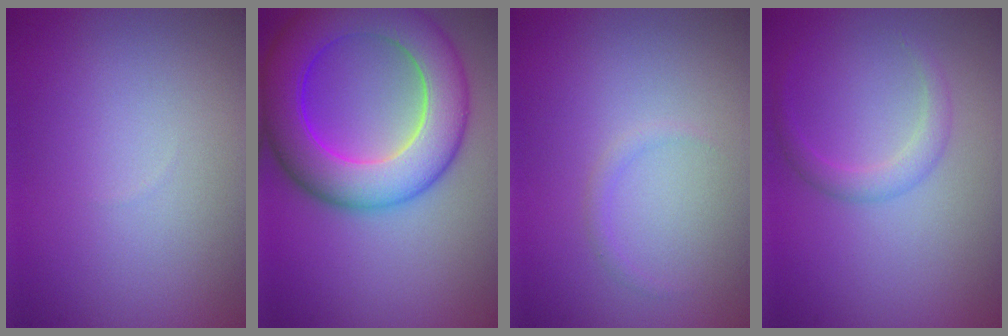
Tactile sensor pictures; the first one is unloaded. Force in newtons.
{"total": 9.8, "press": 9.8, "slide": 0.5}
{"total": 0.7, "press": 0.7, "slide": 0.1}
{"total": 1.8, "press": 1.8, "slide": 0.1}